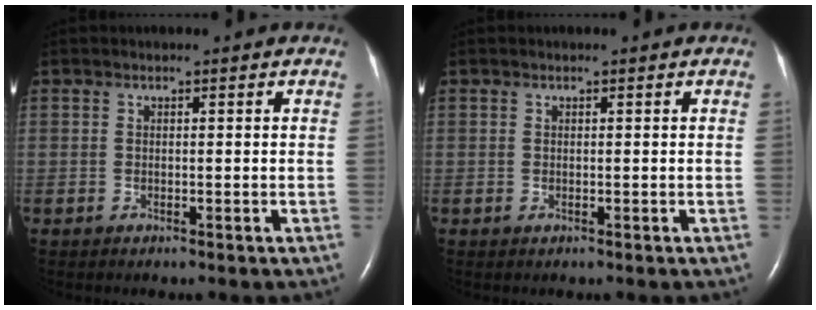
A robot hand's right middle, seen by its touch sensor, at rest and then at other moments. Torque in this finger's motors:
{"motor_torque": [0.01, 0.03, 0.00, 0.01]}